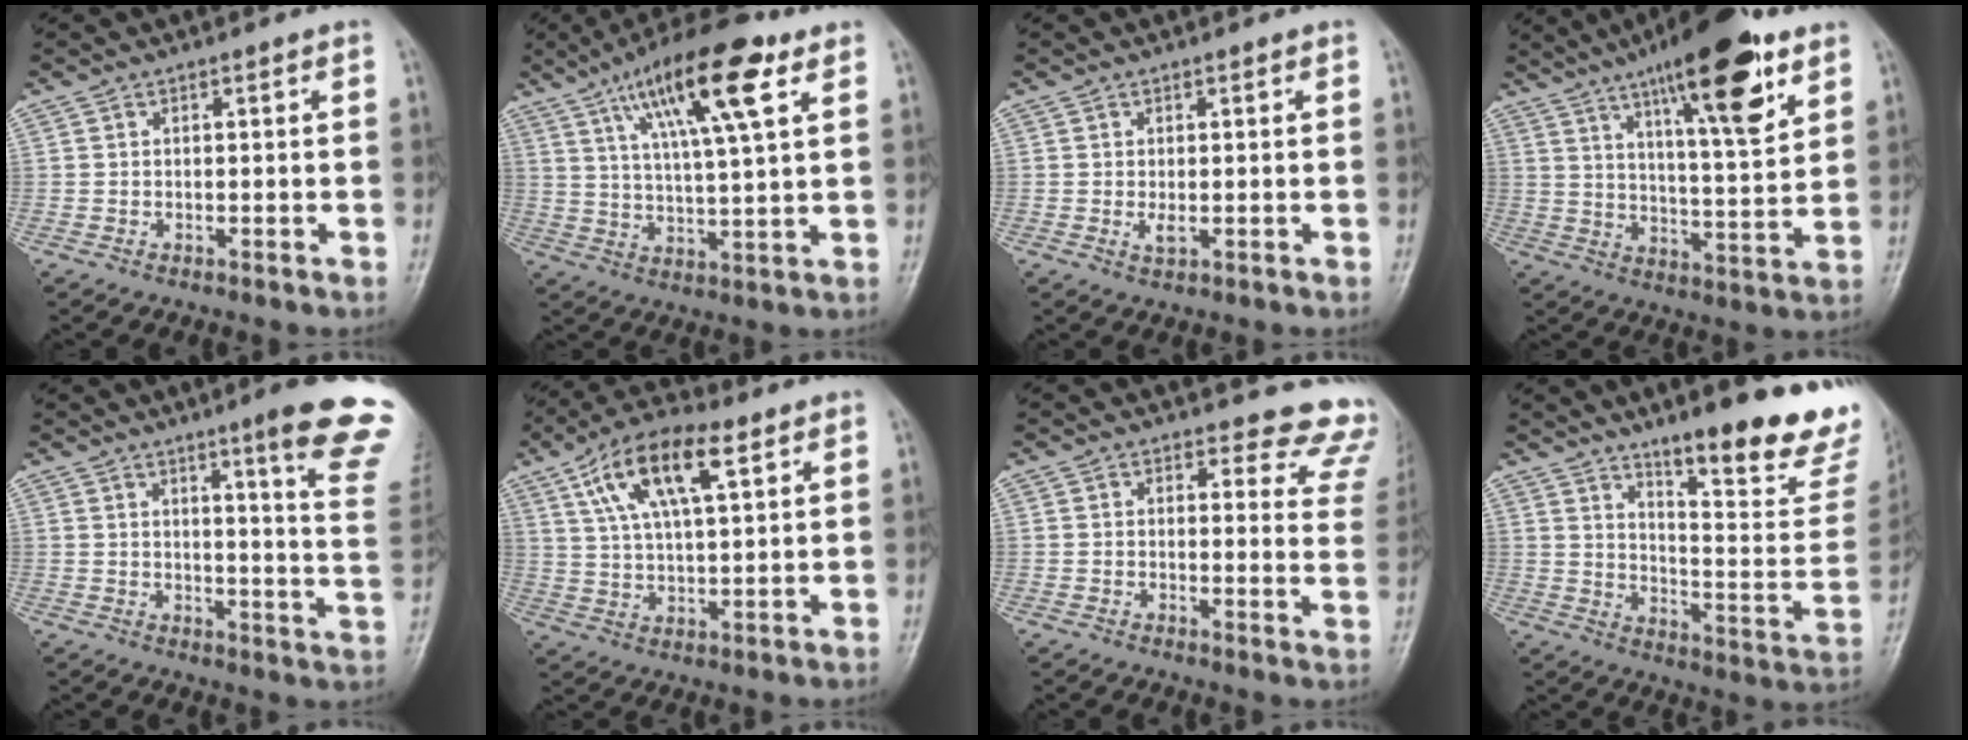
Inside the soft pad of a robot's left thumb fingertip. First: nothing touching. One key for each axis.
{"total": 16.8, "fx": 8.1, "fy": 4.0, "fz": 14.1, "tx": -0.228, "ty": -0.015, "tz": 0.137}
{"total": 1.7, "fx": 0.0, "fy": 0.8, "fz": 1.5, "tx": -0.027, "ty": -0.005, "tz": 0.002}
{"total": 19.0, "fx": 10.9, "fy": 4.7, "fz": 14.8, "tx": -0.200, "ty": -0.046, "tz": 0.169}
{"total": 16.2, "fx": 10.6, "fy": 1.0, "fz": 12.2, "tx": -0.126, "ty": -0.067, "tz": 0.121}
{"total": 14.3, "fx": 6.7, "fy": 5.8, "fz": 11.3, "tx": -0.194, "ty": -0.003, "tz": 0.119}
{"total": 12.2, "fx": 11.5, "fy": 3.8, "fz": 0.7, "tx": 0.050, "ty": -0.105, "tz": 0.088}
{"total": 22.4, "fx": 16.4, "fy": 4.2, "fz": 14.8, "tx": -0.167, "ty": -0.110, "tz": 0.230}